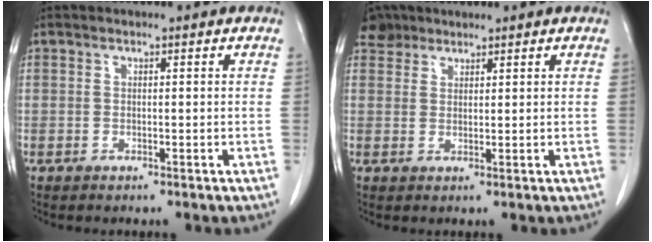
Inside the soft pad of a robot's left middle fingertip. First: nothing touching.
{"total": 2.8, "force": [2.4, 1.5, -0.2], "torque": [0.002, 0.008, 0.043]}